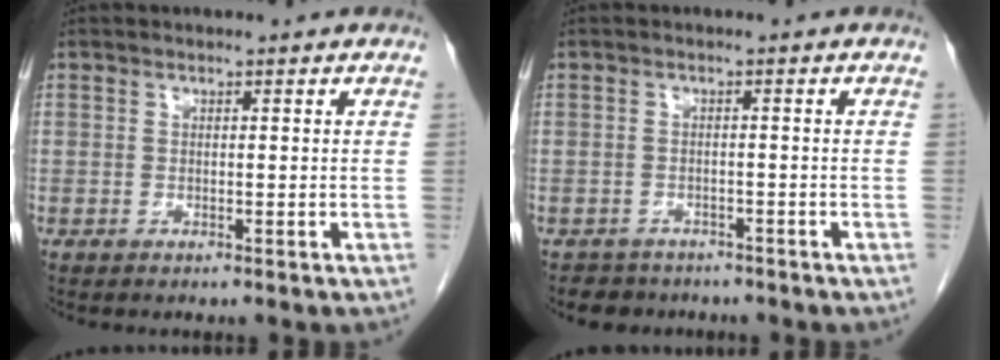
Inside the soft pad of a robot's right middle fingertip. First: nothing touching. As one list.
[{"total": 3.5, "force": [-2.9, 2.0, 0.0], "torque": [-0.007, 0.005, -0.040]}]